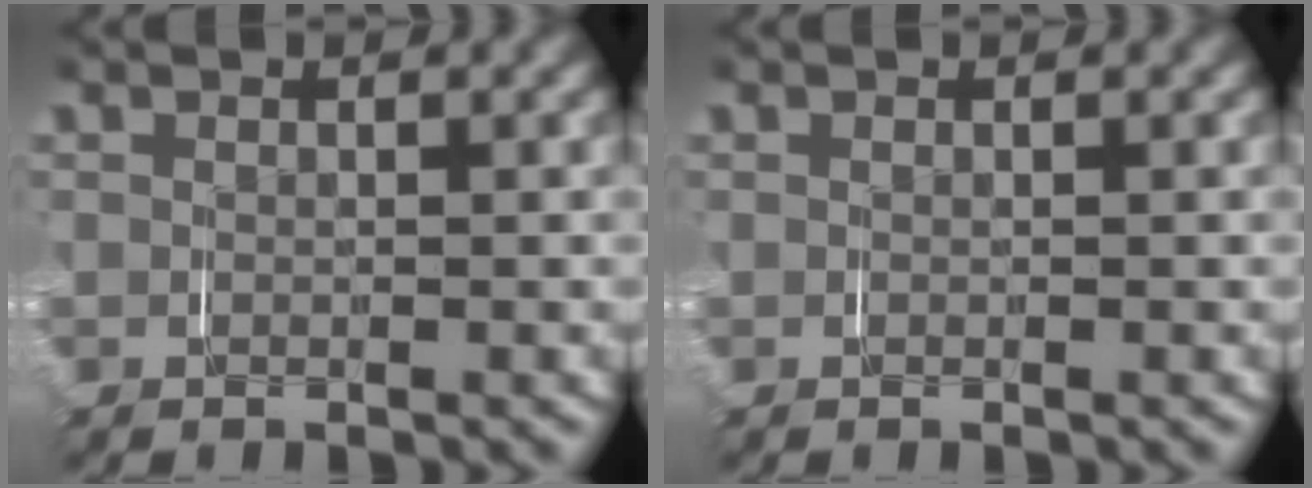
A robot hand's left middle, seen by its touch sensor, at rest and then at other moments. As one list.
[{"total": 0.0}]